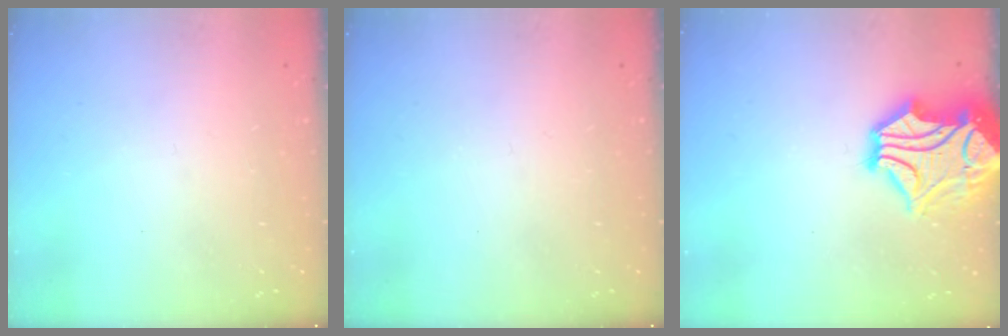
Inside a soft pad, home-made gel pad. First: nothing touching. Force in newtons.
{"total": 0.0}
{"total": 7.6, "press": 7.3, "slide": 2.0}